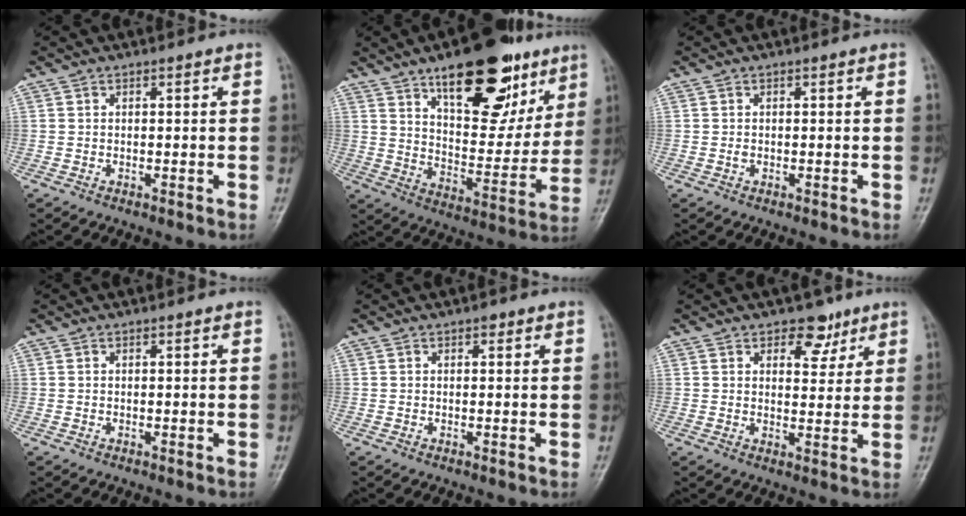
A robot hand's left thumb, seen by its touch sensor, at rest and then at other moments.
{"total": 23.1, "force": [13.2, 10.5, 15.8], "torque": [-0.173, -0.052, 0.205]}
{"total": 0.6, "force": [-0.1, 0.5, 0.4], "torque": [-0.005, 0.001, -0.003]}
{"total": 0.0}
{"total": 0.9, "force": [0.5, 0.6, 0.5], "torque": [0.000, 0.000, 0.003]}
{"total": 5.7, "force": [3.6, 3.6, 2.7], "torque": [-0.006, -0.018, 0.049]}